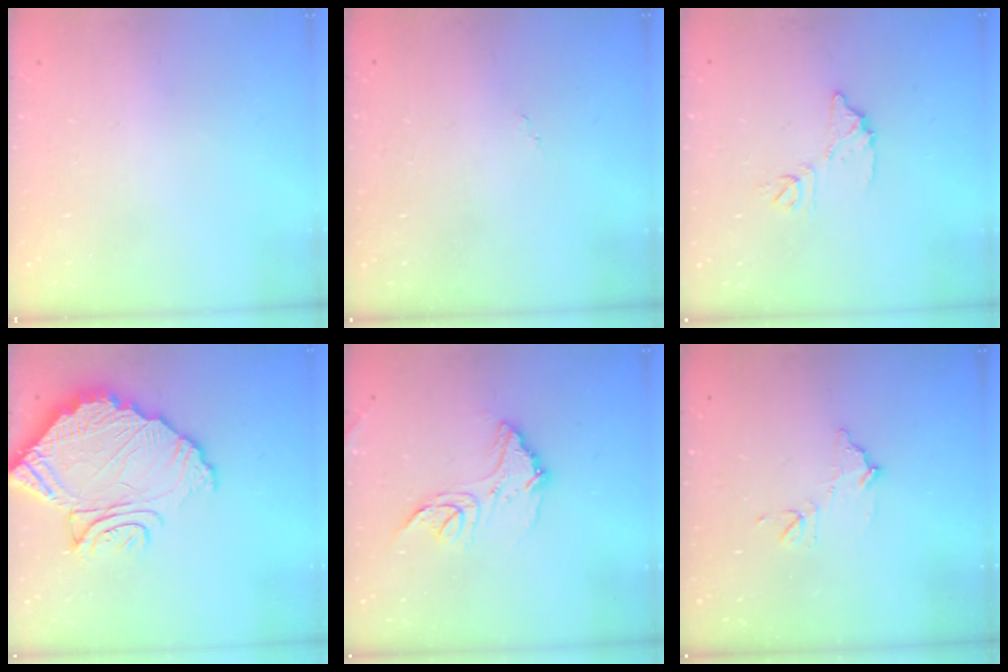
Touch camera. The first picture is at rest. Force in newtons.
{"total": 7.5, "press": 7.5, "slide": 0.6}
{"total": 8.5, "press": 8.4, "slide": 0.3}
{"total": 16.1, "press": 16.1, "slide": 1.5}
{"total": 13.5, "press": 13.4, "slide": 1.1}
{"total": 9.2, "press": 9.2, "slide": 0.3}